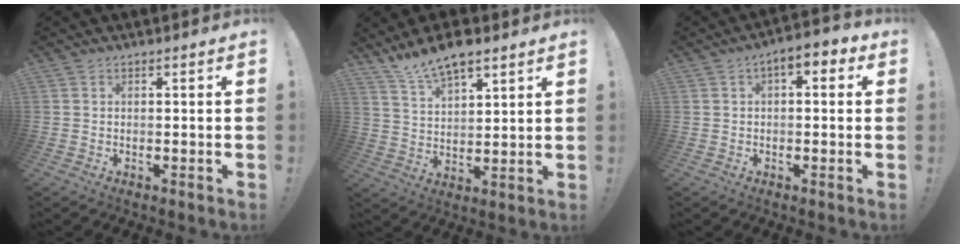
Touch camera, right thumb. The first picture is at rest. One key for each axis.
{"total": 9.9, "fx": 8.1, "fy": 3.4, "fz": 4.5, "tx": -0.084, "ty": -0.048, "tz": 0.152}
{"total": 4.1, "fx": 0.6, "fy": 2.3, "fz": 3.3, "tx": -0.041, "ty": 0.000, "tz": 0.006}